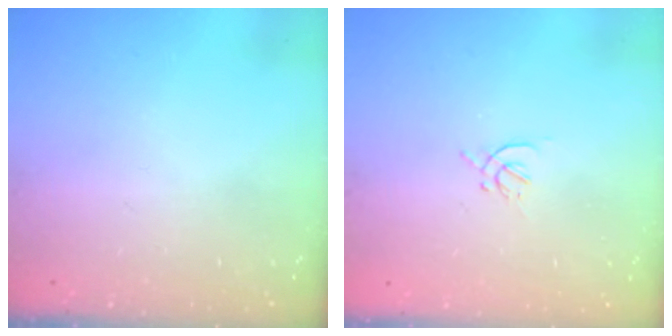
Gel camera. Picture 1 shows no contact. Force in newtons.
{"total": 1.7, "press": 1.7, "slide": 0.5}